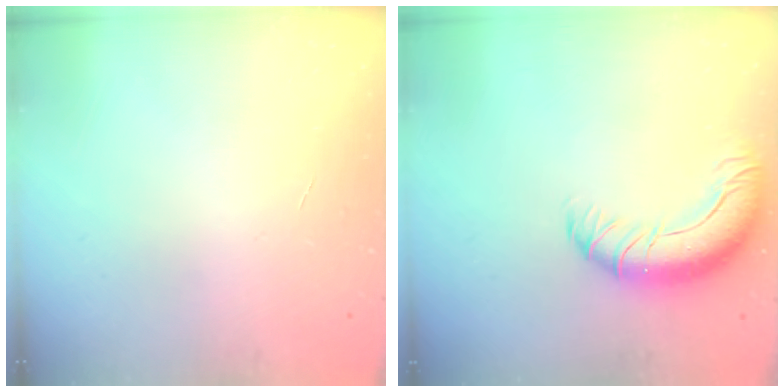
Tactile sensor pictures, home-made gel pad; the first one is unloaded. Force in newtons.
{"total": 11.4, "press": 11.1, "slide": 2.8}